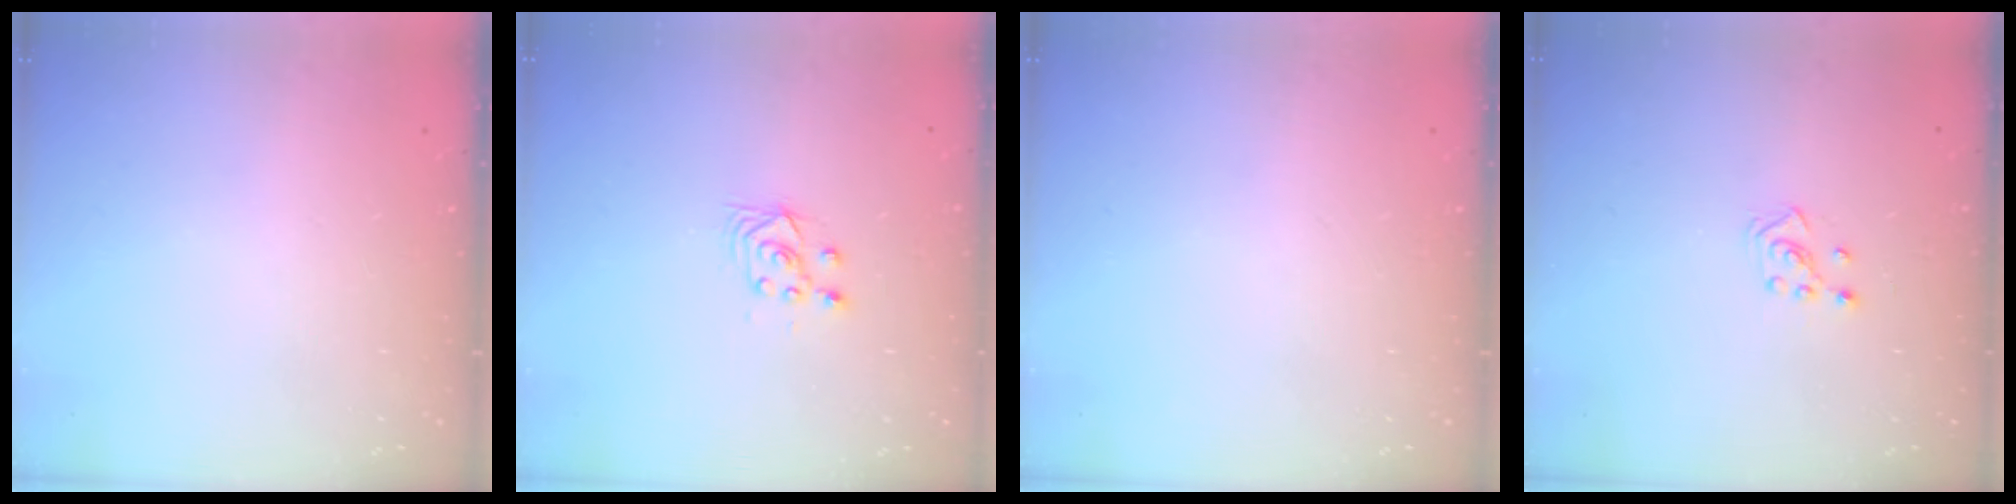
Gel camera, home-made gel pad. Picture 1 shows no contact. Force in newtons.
{"total": 3.5, "press": 3.2, "slide": 1.4}
{"total": 0.0}
{"total": 3.4, "press": 3.4, "slide": 0.6}